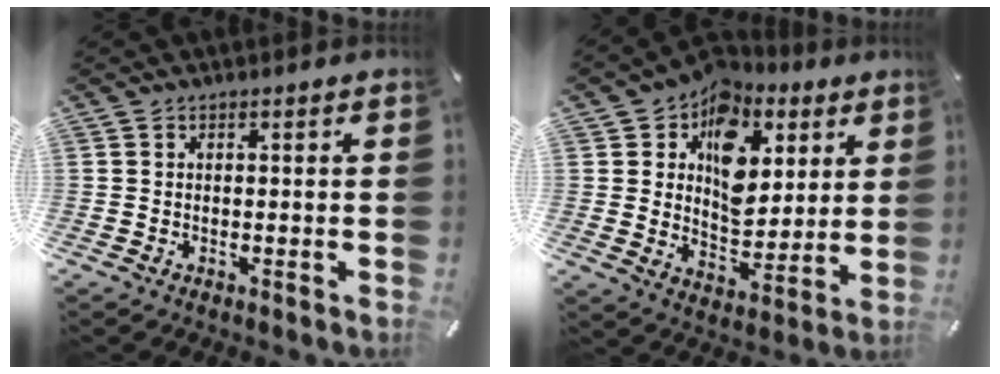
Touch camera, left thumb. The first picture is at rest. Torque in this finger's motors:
{"motor_torque": [2.47, 2.54, 1.47, -1.20, 0.42]}